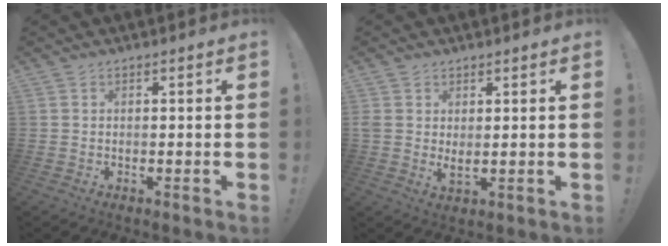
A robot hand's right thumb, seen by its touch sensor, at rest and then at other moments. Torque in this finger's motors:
{"motor_torque": [-0.02, 0.09, 0.22, 0.17, 0.02]}